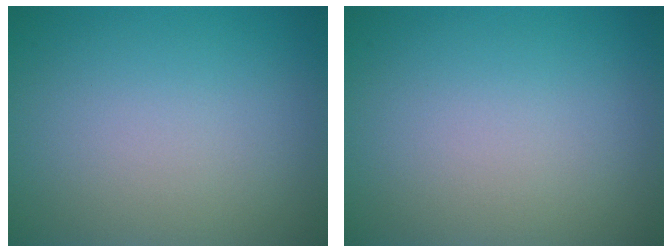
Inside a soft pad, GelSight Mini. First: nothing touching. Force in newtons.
{"total": 0.0}